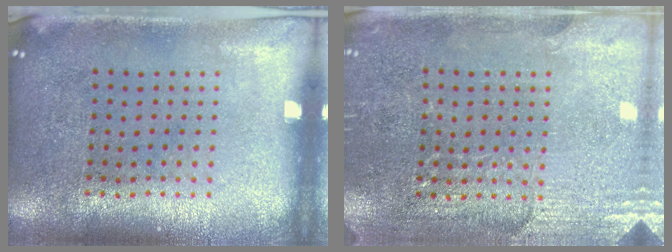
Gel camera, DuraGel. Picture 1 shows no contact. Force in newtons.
{"total": 2.9, "press": 2.9, "slide": 0.5}